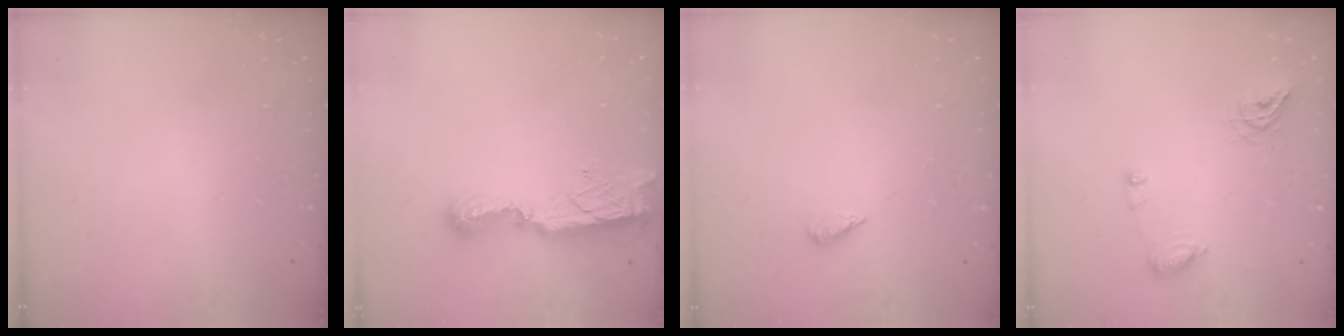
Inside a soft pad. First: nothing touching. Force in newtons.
{"total": 8.5, "press": 8.4, "slide": 0.2}
{"total": 2.3, "press": 2.2, "slide": 0.8}
{"total": 9.0, "press": 9.0, "slide": 0.7}